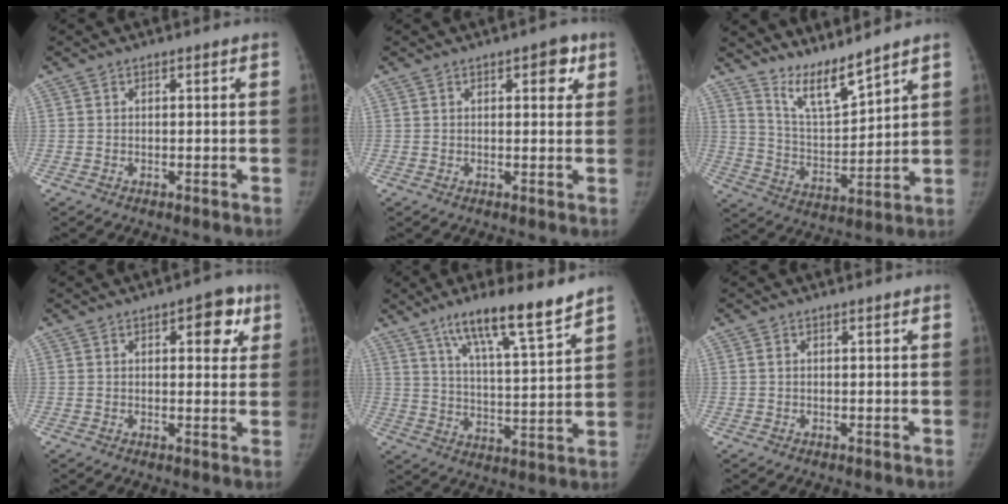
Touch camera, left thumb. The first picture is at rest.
{"total": 4.1, "force": [1.9, 2.0, 3.1], "torque": [-0.019, -0.004, 0.017]}
{"total": 9.0, "force": [8.0, 0.8, 4.1], "torque": [-0.072, -0.071, 0.162]}
{"total": 6.7, "force": [2.9, 3.3, 5.0], "torque": [-0.029, -0.005, 0.028]}
{"total": 14.2, "force": [10.3, 1.9, 9.7], "torque": [-0.149, -0.060, 0.176]}
{"total": 0.6, "force": [0.2, 0.4, 0.4], "torque": [-0.010, 0.000, 0.002]}